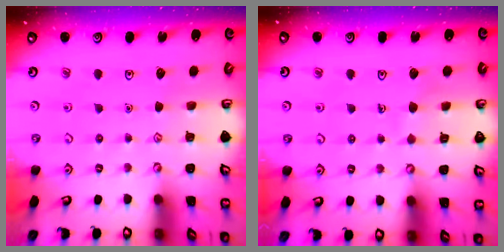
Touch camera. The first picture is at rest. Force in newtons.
{"total": 3.6, "press": 3.6, "slide": 0.2}